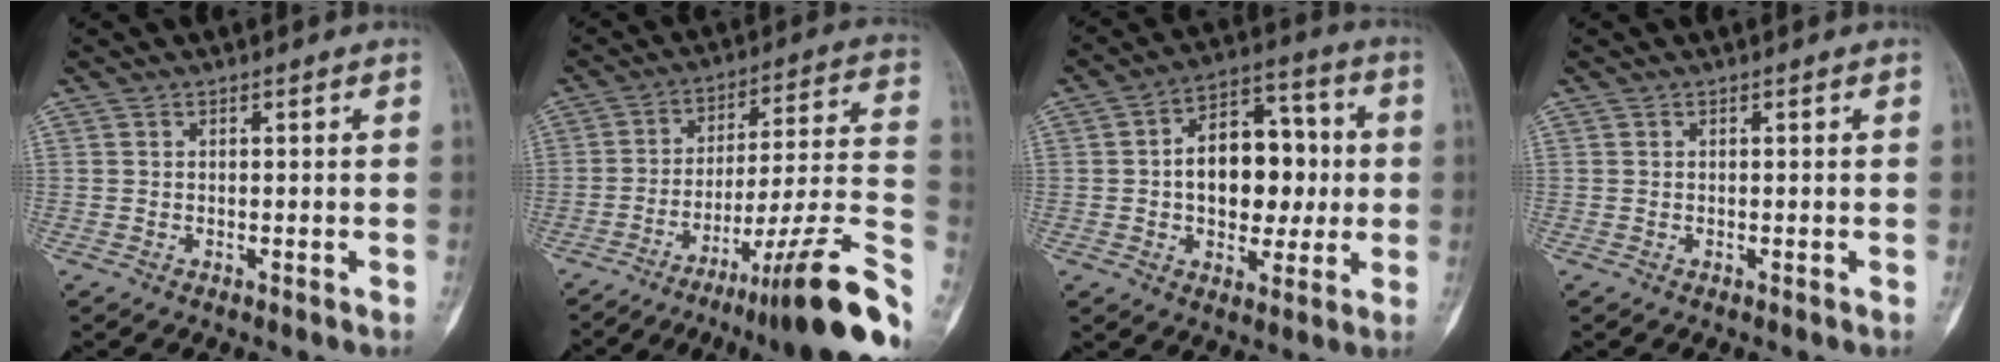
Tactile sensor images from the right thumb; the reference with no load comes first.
{"total": 23.7, "force": [-14.7, 1.7, 18.5], "torque": [-0.199, 0.088, -0.225]}
{"total": 15.7, "force": [0.4, 10.3, 11.9], "torque": [-0.133, 0.032, 0.005]}
{"total": 0.0}